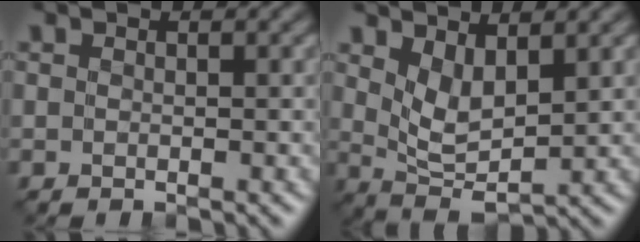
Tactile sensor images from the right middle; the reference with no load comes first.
{"total": 3.8, "force": [1.6, 1.8, 3.0], "torque": [-0.067, -0.013, 0.037]}